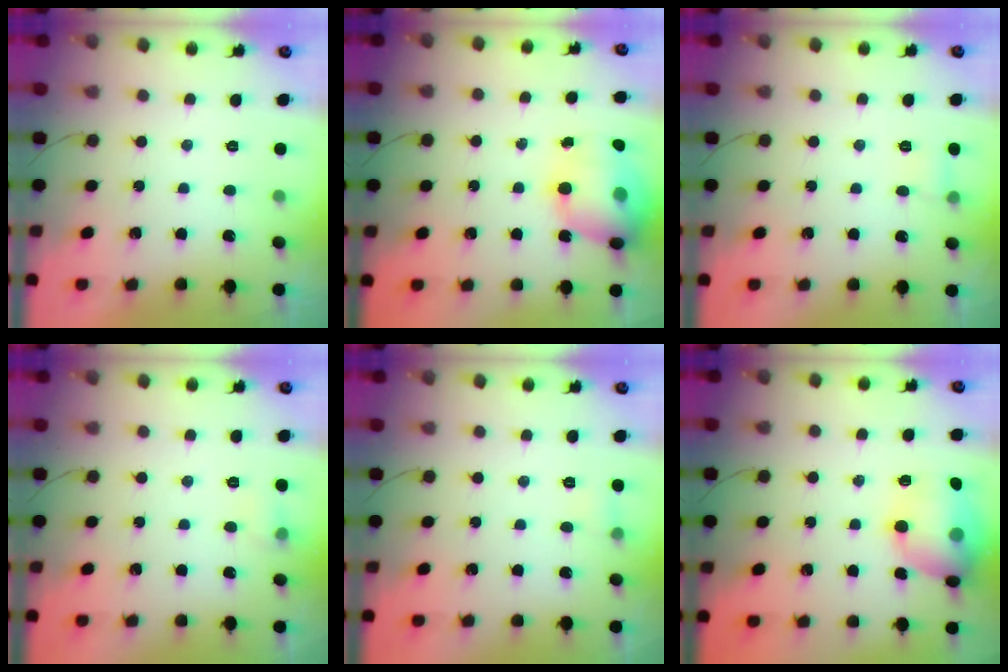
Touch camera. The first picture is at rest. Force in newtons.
{"total": 20.0, "press": 19.5, "slide": 4.2}
{"total": 3.8, "press": 3.6, "slide": 1.1}
{"total": 5.5, "press": 5.2, "slide": 1.6}
{"total": 4.0, "press": 4.0, "slide": 0.5}
{"total": 16.8, "press": 16.3, "slide": 4.2}